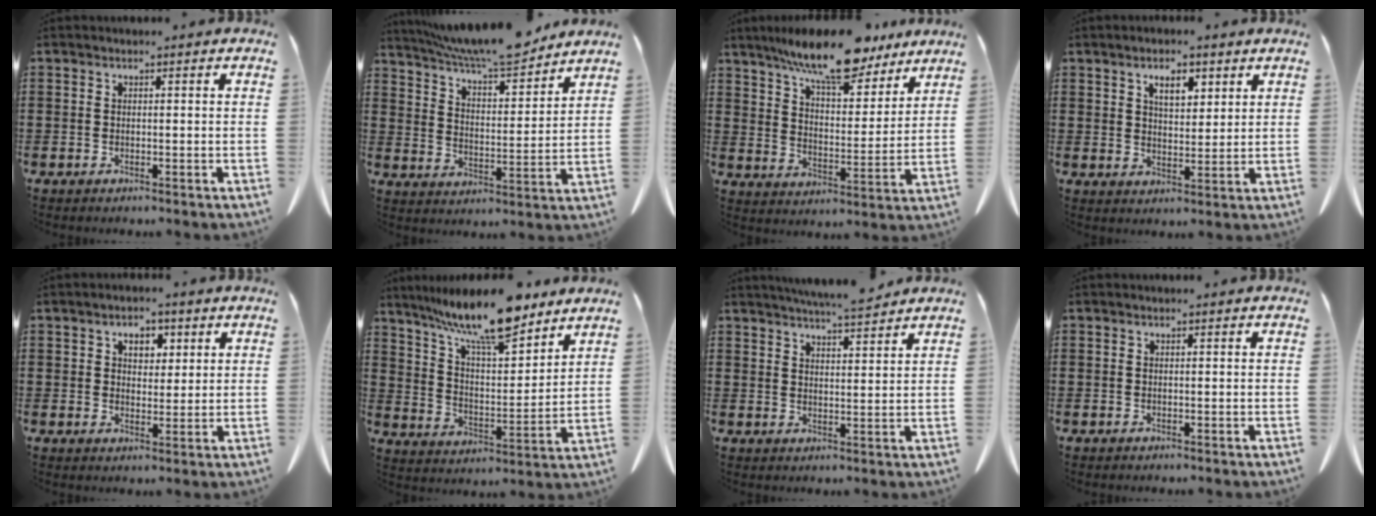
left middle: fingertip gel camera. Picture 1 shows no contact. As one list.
[{"total": 9.0, "force": [8.3, 0.7, 3.5], "torque": [-0.090, -0.044, 0.145]}, {"total": 12.5, "force": [10.2, 2.8, 6.7], "torque": [-0.139, -0.036, 0.178]}, {"total": 4.9, "force": [3.2, 2.1, 3.1], "torque": [-0.053, 0.003, 0.053]}, {"total": 3.7, "force": [2.0, 2.4, 2.0], "torque": [-0.025, 0.004, 0.027]}, {"total": 13.4, "force": [10.6, 2.8, 7.7], "torque": [-0.164, -0.047, 0.186]}, {"total": 5.4, "force": [5.1, 0.1, 1.7], "torque": [-0.039, -0.021, 0.091]}, {"total": 0.0}]